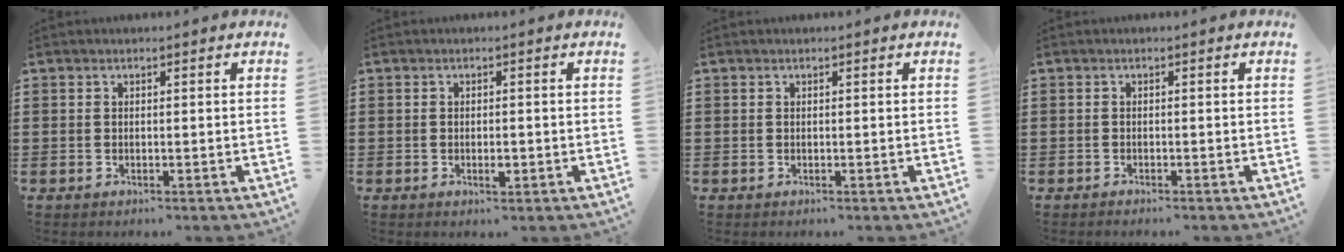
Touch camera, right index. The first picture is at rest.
{"total": 1.8, "force": [-0.6, 0.6, 1.6], "torque": [-0.029, -0.002, -0.009]}
{"total": 0.0}
{"total": 0.7, "force": [-0.7, 0.0, 0.0], "torque": [-0.001, -0.003, -0.014]}